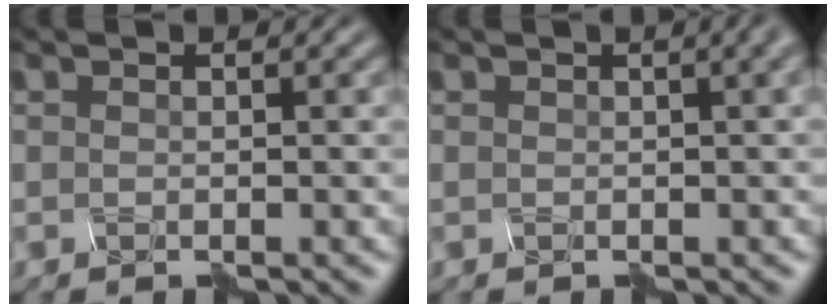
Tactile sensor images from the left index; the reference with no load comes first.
{"total": 6.2, "force": [2.9, 3.0, 4.6], "torque": [-0.006, 0.035, 0.022]}